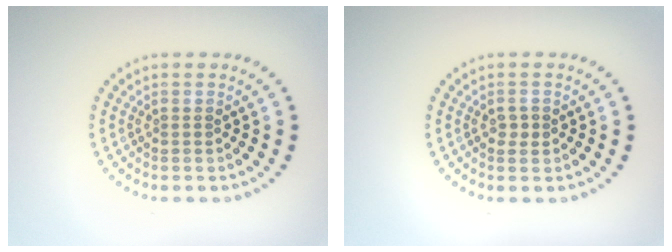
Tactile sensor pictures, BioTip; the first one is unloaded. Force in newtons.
{"total": 1.0, "press": 1.0, "slide": 0.2}